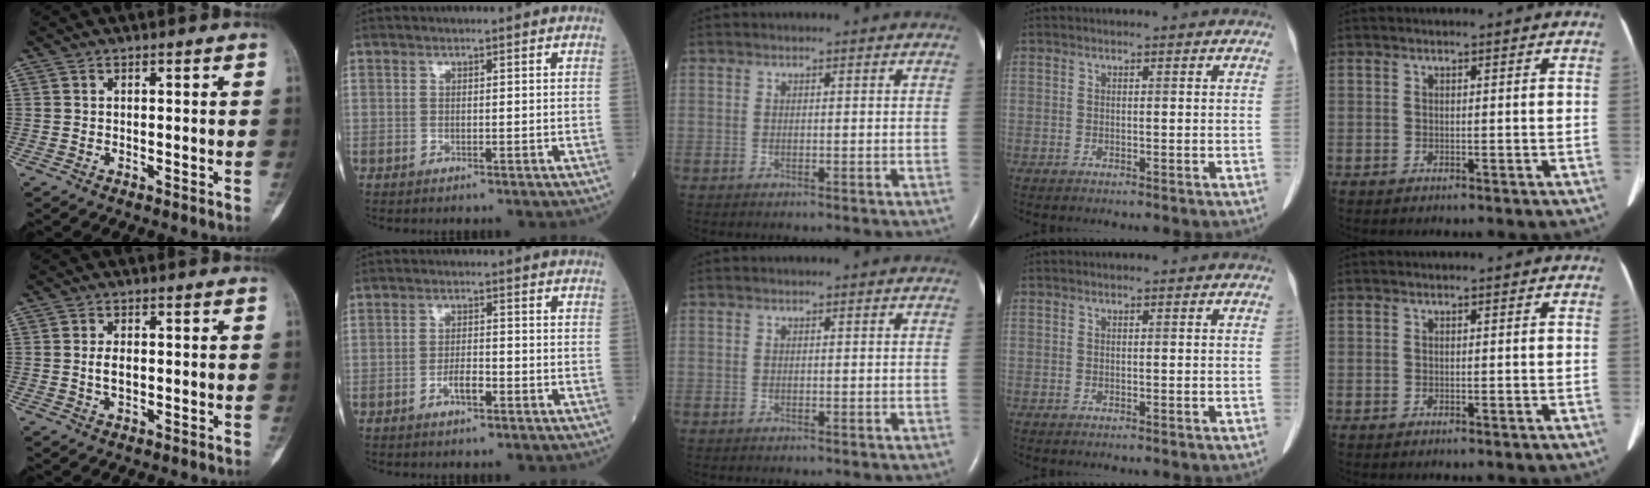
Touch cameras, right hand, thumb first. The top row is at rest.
{"thumb": {"total": 2.7, "force": [-0.1, 1.5, 2.3], "torque": [-0.040, 0.001, -0.002]}, "index": {"total": 2.7, "force": [-1.4, 0.8, 2.2], "torque": [-0.037, 0.003, -0.027]}}